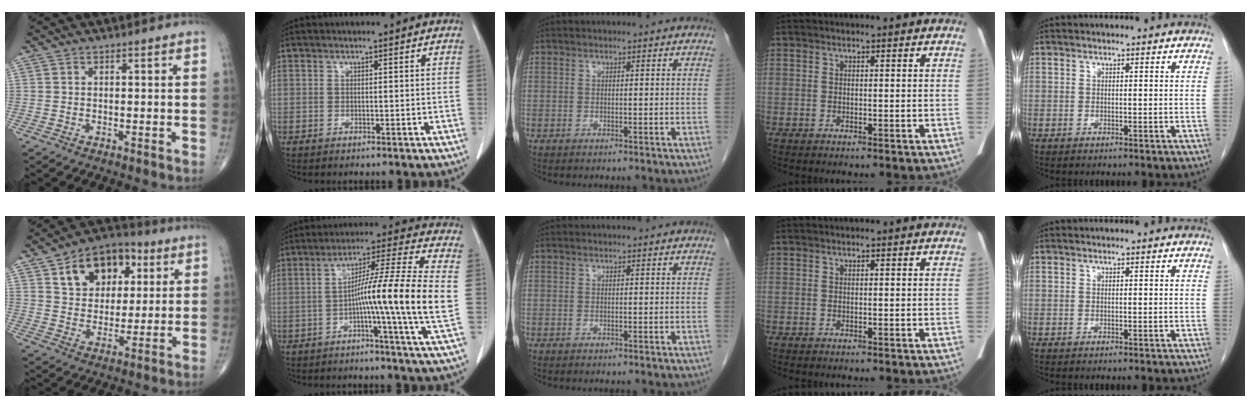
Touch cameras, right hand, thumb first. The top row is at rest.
{"thumb": {"total": 14.7, "force": [5.8, 10.3, 8.7], "torque": [-0.093, -0.004, 0.093]}, "index": {"total": 14.9, "force": [-2.0, -2.1, 14.6], "torque": [-0.236, 0.000, -0.045]}}